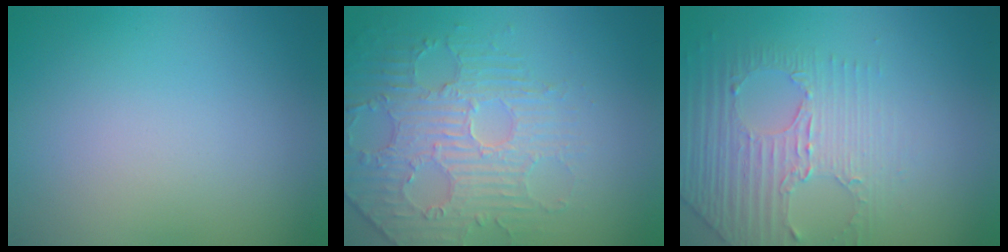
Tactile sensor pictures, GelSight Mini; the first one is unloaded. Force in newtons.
{"total": 4.7, "press": 4.0, "slide": 2.6}
{"total": 4.4, "press": 3.1, "slide": 3.1}